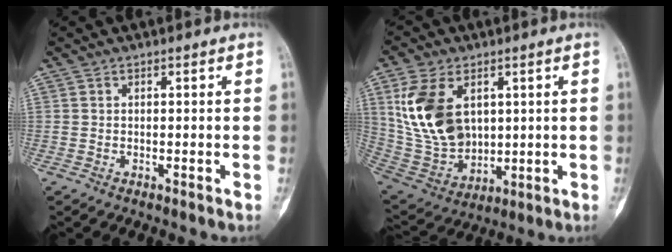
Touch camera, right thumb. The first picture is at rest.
{"total": 16.4, "force": [4.3, 10.9, 11.4], "torque": [-0.203, -0.014, 0.103]}